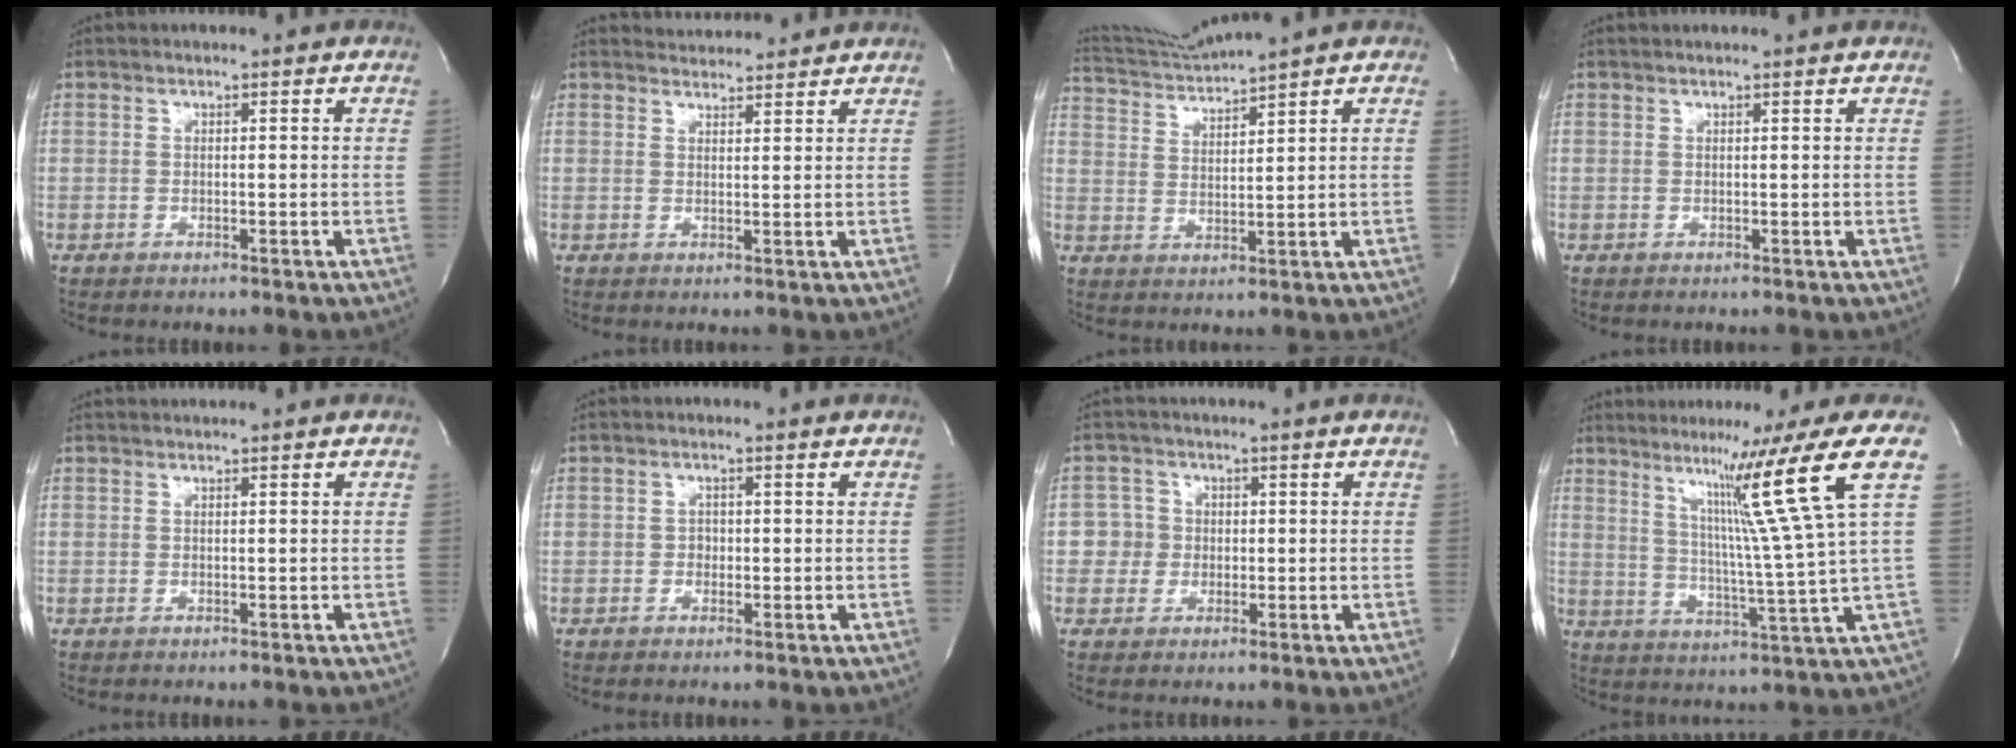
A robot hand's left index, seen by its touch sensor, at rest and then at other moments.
{"total": 4.2, "force": [4.1, 0.4, 0.0], "torque": [-0.011, 0.013, 0.057]}
{"total": 7.1, "force": [6.7, -1.7, 1.5], "torque": [-0.040, 0.008, 0.131]}
{"total": 2.9, "force": [2.7, -0.1, 1.0], "torque": [-0.015, 0.015, 0.029]}
{"total": 1.5, "force": [1.4, -0.3, 0.3], "torque": [-0.004, 0.013, 0.024]}
{"total": 0.9, "force": [-0.2, 0.8, 0.4], "torque": [-0.003, -0.001, -0.006]}
{"total": 3.3, "force": [-0.1, 3.3, -0.1], "torque": [0.014, 0.004, -0.002]}
{"total": 14.6, "force": [7.1, -4.6, 11.9], "torque": [-0.167, -0.039, 0.103]}